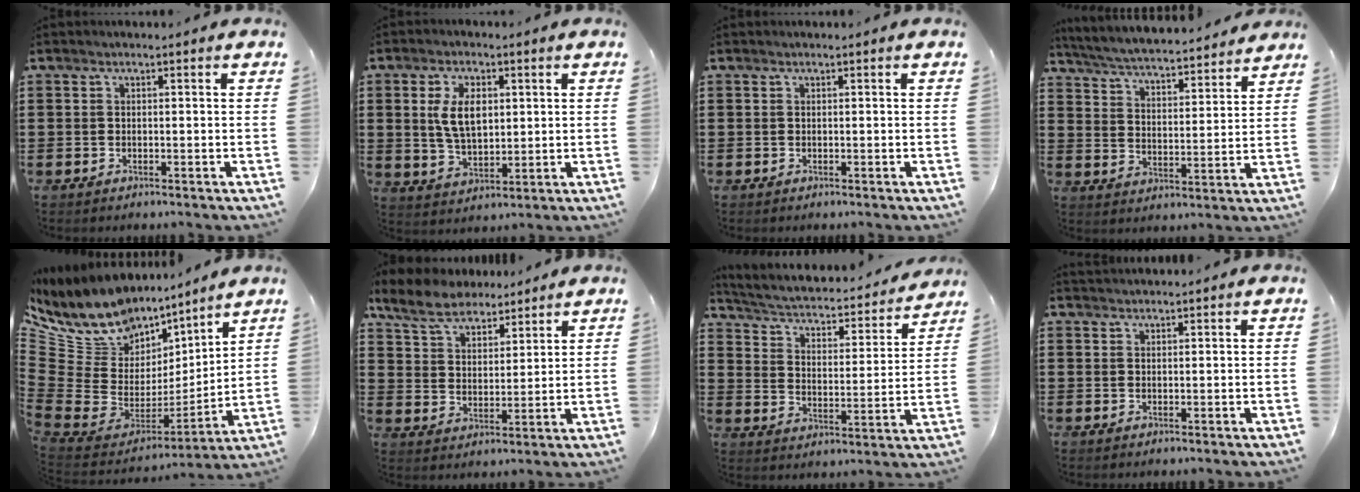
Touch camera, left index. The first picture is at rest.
{"total": 7.0, "force": [1.8, 3.8, 5.5], "torque": [-0.117, 0.007, 0.027]}
{"total": 0.0}
{"total": 4.5, "force": [4.4, -0.3, 0.9], "torque": [-0.041, -0.034, 0.069]}
{"total": 10.0, "force": [7.2, 6.5, 2.4], "torque": [-0.096, -0.057, 0.135]}
{"total": 7.5, "force": [6.5, 2.7, 2.7], "torque": [-0.080, -0.013, 0.120]}
{"total": 2.9, "force": [2.3, 1.0, 1.5], "torque": [-0.046, -0.024, 0.027]}
{"total": 1.3, "force": [1.3, 0.0, 0.0], "torque": [-0.003, -0.001, 0.026]}